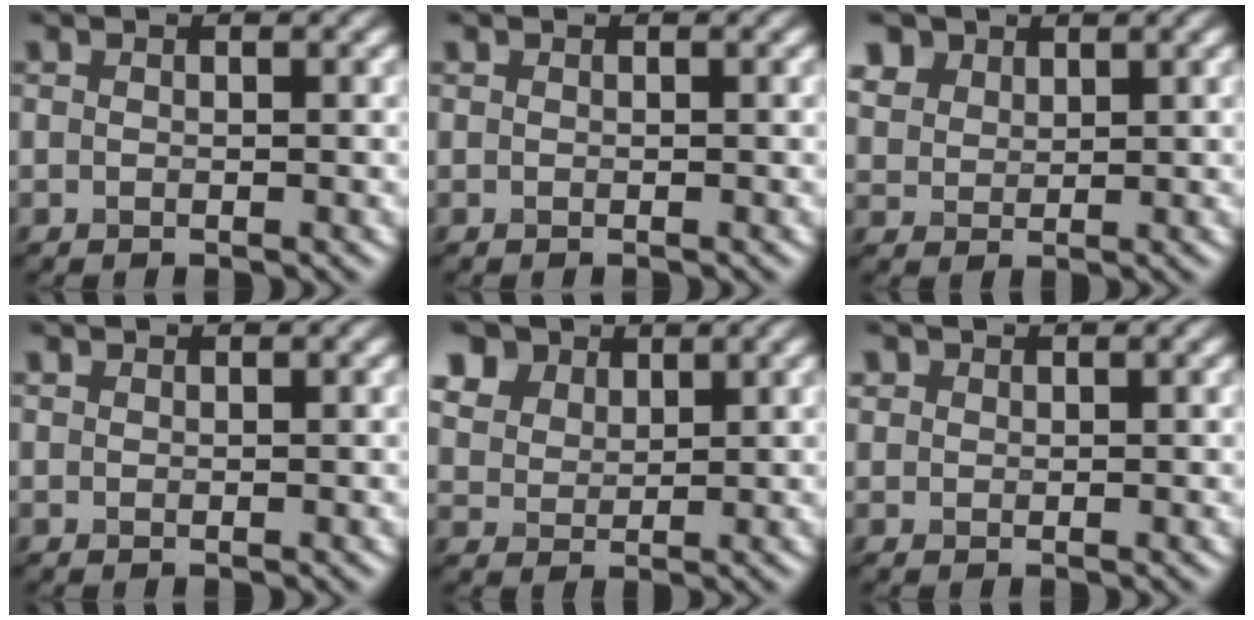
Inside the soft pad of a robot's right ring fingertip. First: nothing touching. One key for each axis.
{"total": 0.0}
{"total": 2.4, "fx": 2.0, "fy": 1.3, "fz": -0.2, "tx": -0.043, "ty": 0.002, "tz": 0.073}
{"total": 0.9, "fx": 0.0, "fy": -0.7, "fz": -0.6, "tx": -0.003, "ty": -0.004, "tz": 0.014}
{"total": 6.0, "fx": 4.6, "fy": 3.4, "fz": 1.6, "tx": -0.104, "ty": 0.011, "tz": 0.117}
{"total": 1.2, "fx": 0.0, "fy": -0.6, "fz": -1.0, "tx": -0.001, "ty": -0.003, "tz": 0.022}